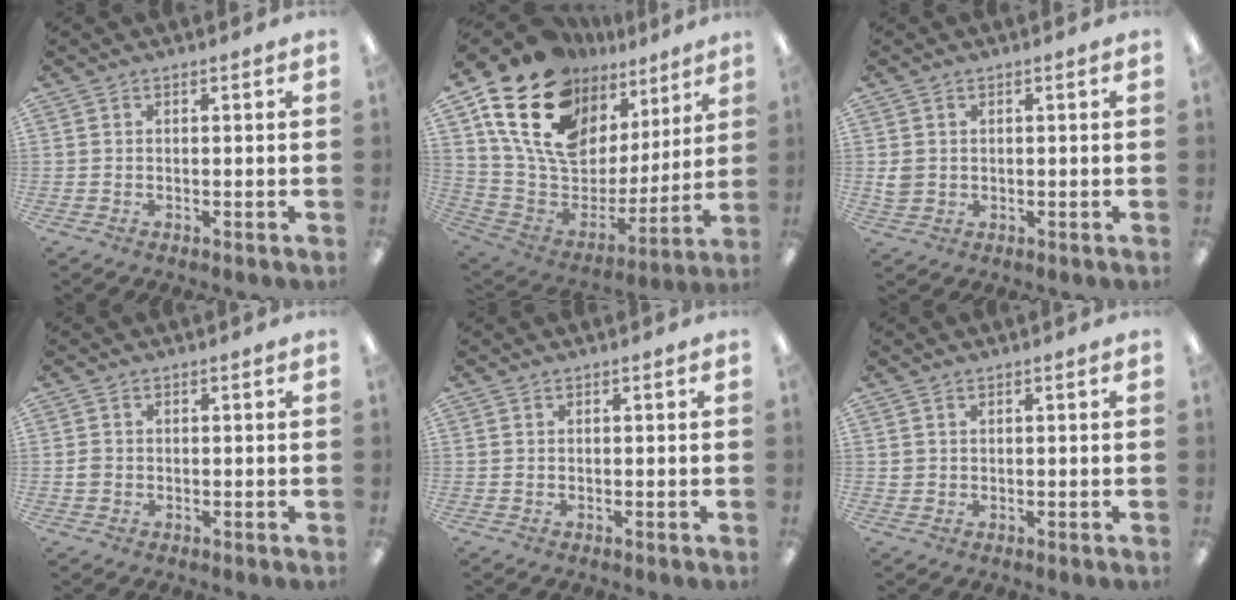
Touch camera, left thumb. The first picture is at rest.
{"total": 20.4, "force": [13.2, 11.9, 9.9], "torque": [-0.200, -0.085, 0.245]}
{"total": 2.7, "force": [0.4, 2.3, 1.2], "torque": [-0.023, 0.003, 0.010]}
{"total": 1.5, "force": [-0.2, 1.4, 0.6], "torque": [-0.011, 0.004, -0.004]}
{"total": 0.0}
{"total": 1.1, "force": [0.5, 1.0, 0.2], "torque": [-0.005, 0.004, 0.008]}